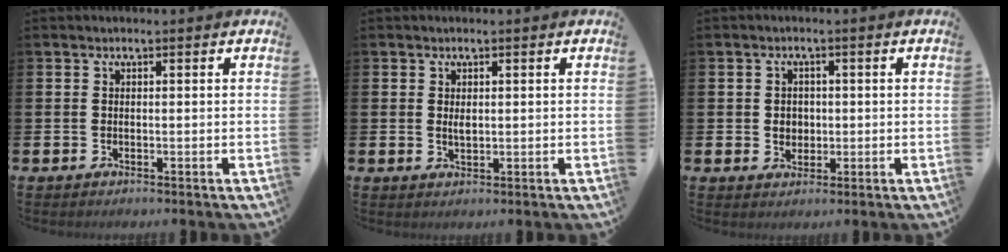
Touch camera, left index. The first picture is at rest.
{"total": 1.3, "force": [0.7, 0.6, 0.9], "torque": [-0.006, -0.002, 0.010]}
{"total": 2.3, "force": [0.4, 2.1, 0.9], "torque": [-0.003, 0.002, 0.000]}